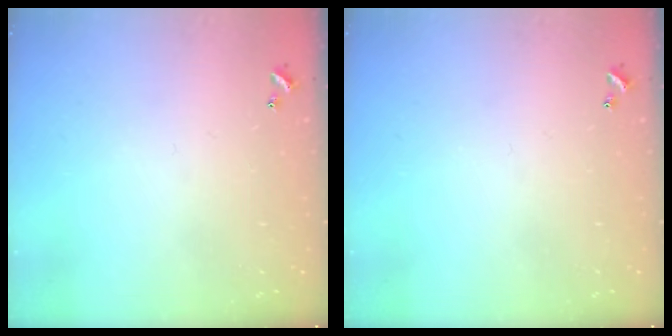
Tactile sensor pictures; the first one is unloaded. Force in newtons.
{"total": 0.0}